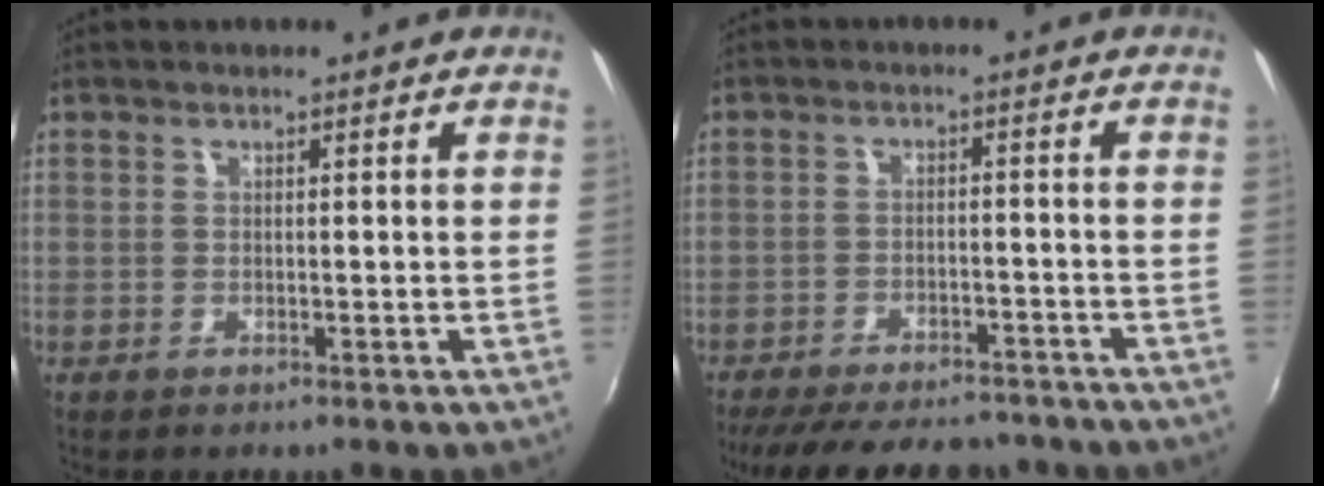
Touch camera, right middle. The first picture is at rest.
{"total": 17.4, "force": [-14.5, 6.1, 7.5], "torque": [-0.161, -0.012, -0.199]}